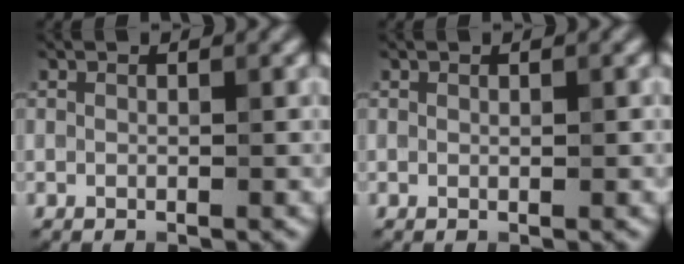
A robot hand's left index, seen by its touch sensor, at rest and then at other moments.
{"total": 0.0}